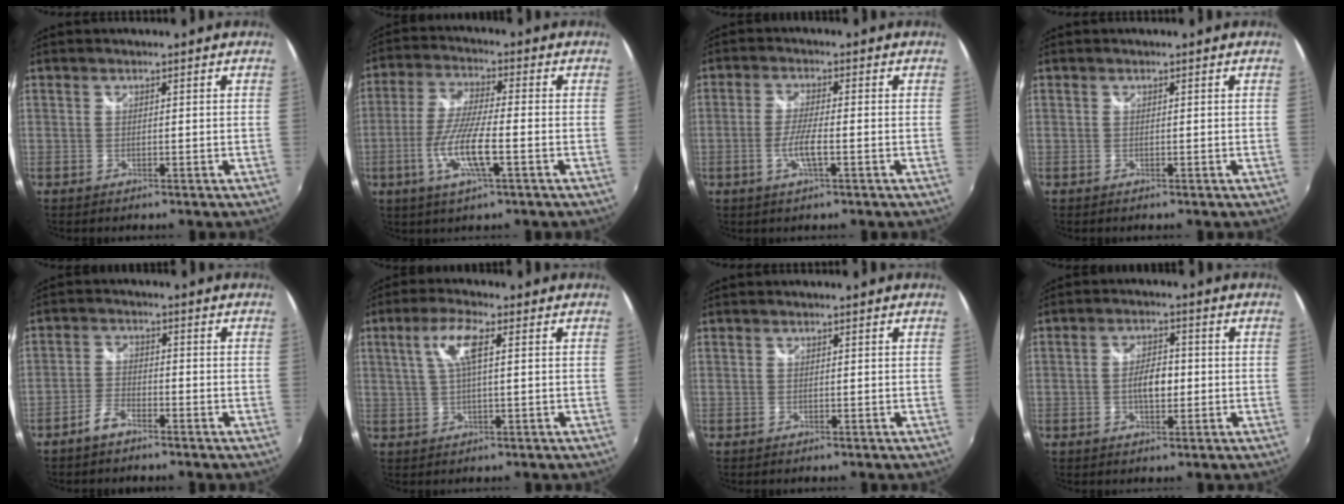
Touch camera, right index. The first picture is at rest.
{"total": 10.3, "force": [-3.4, 1.4, 9.6], "torque": [-0.196, -0.008, -0.067]}
{"total": 4.8, "force": [-1.7, 0.5, 4.5], "torque": [-0.092, -0.004, -0.033]}
{"total": 0.0}
{"total": 3.5, "force": [-2.8, 1.3, 1.7], "torque": [-0.050, 0.005, -0.057]}
{"total": 6.0, "force": [1.6, 1.1, 5.7], "torque": [-0.111, 0.007, 0.032]}
{"total": 0.0}
{"total": 5.1, "force": [-0.7, 2.5, 4.4], "torque": [-0.080, 0.004, -0.012]}